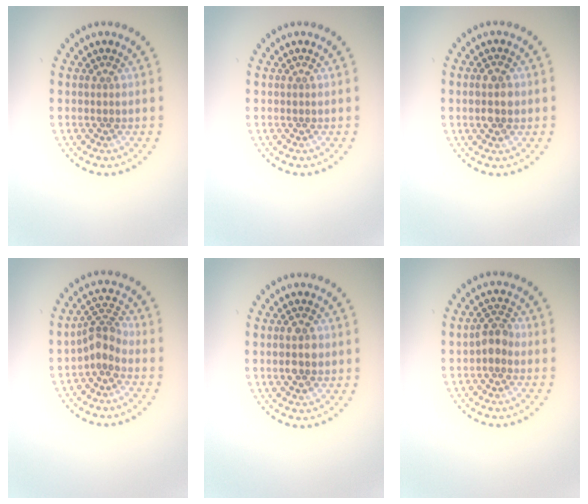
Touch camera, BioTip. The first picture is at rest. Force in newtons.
{"total": 0.0}
{"total": 2.9, "press": 2.9, "slide": 0.1}
{"total": 2.7, "press": 2.1, "slide": 1.7}
{"total": 2.9, "press": 2.9, "slide": 0.1}
{"total": 2.1, "press": 2.0, "slide": 0.7}